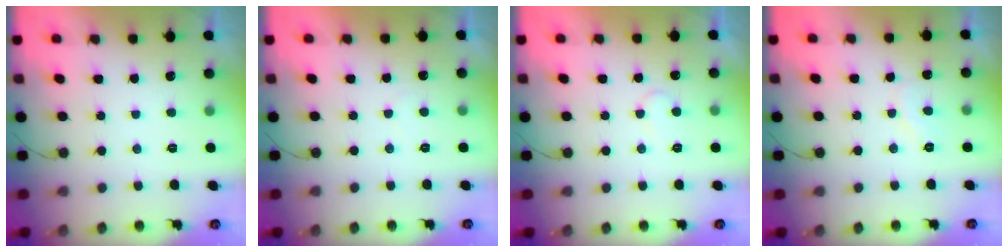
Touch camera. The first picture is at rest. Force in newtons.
{"total": 3.7, "press": 3.7, "slide": 0.1}
{"total": 4.6, "press": 4.6, "slide": 0.3}
{"total": 5.7, "press": 5.7, "slide": 0.5}